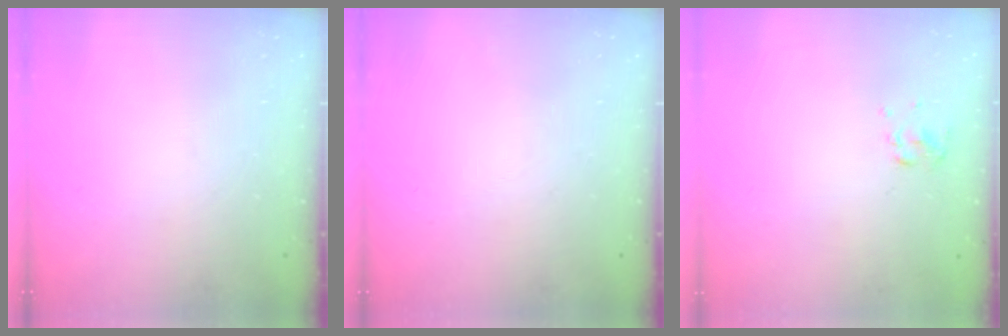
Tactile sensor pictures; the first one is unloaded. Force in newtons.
{"total": 0.0}
{"total": 2.7, "press": 2.5, "slide": 0.8}